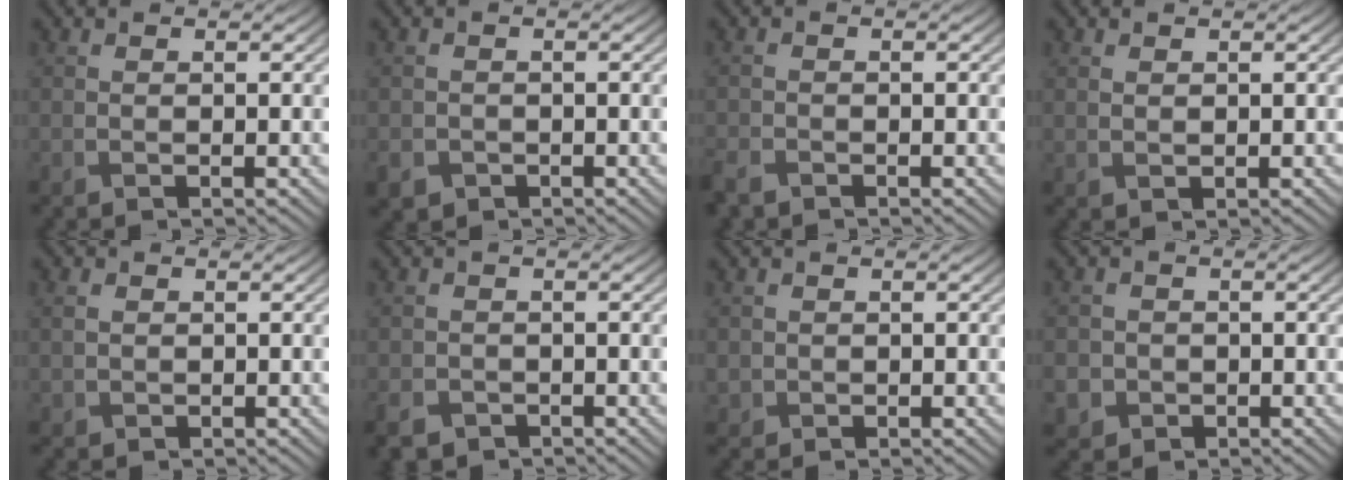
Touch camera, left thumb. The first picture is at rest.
{"total": 2.0, "force": [-1.2, 1.6, 0.4], "torque": [-0.011, -0.010, -0.026]}
{"total": 2.5, "force": [-2.2, 0.9, 0.7], "torque": [-0.022, -0.011, -0.052]}
{"total": 0.7, "force": [0.5, 0.4, 0.4], "torque": [-0.013, -0.003, 0.014]}
{"total": 1.8, "force": [0.2, 1.5, 0.9], "torque": [-0.027, -0.002, 0.007]}
{"total": 2.6, "force": [-1.8, 1.7, 0.8], "torque": [-0.023, -0.010, -0.038]}
{"total": 1.1, "force": [0.0, 1.0, -0.1], "torque": [0.003, -0.004, -0.002]}
{"total": 3.2, "force": [-1.2, 2.9, 0.7], "torque": [-0.020, -0.008, -0.029]}